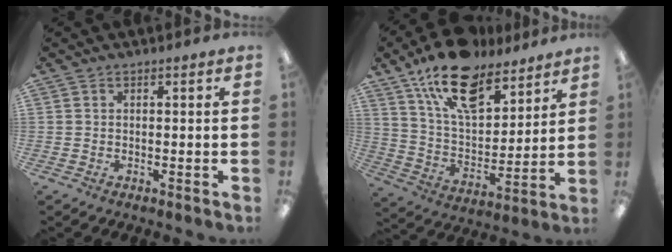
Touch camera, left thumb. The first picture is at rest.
{"total": 18.4, "force": [13.2, 8.7, 9.6], "torque": [-0.168, -0.069, 0.234]}